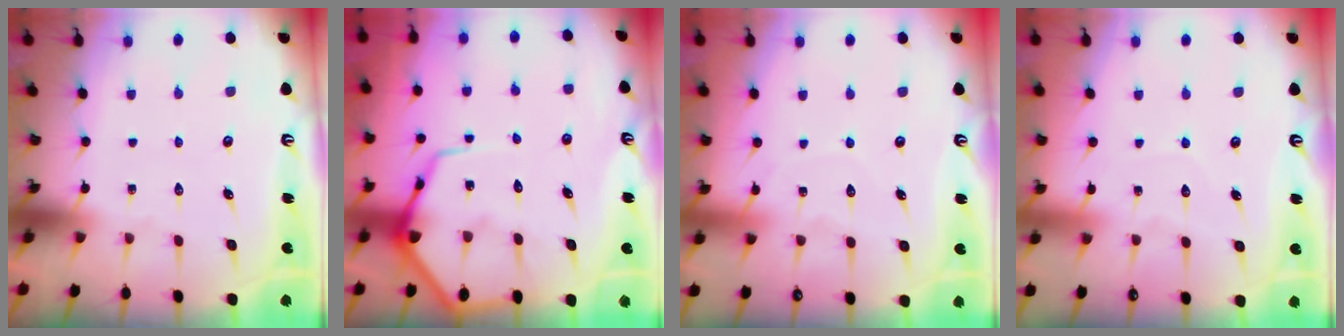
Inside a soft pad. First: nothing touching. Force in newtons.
{"total": 9.4, "press": 9.3, "slide": 0.9}
{"total": 4.5, "press": 4.5, "slide": 0.5}
{"total": 2.5, "press": 2.5, "slide": 0.2}